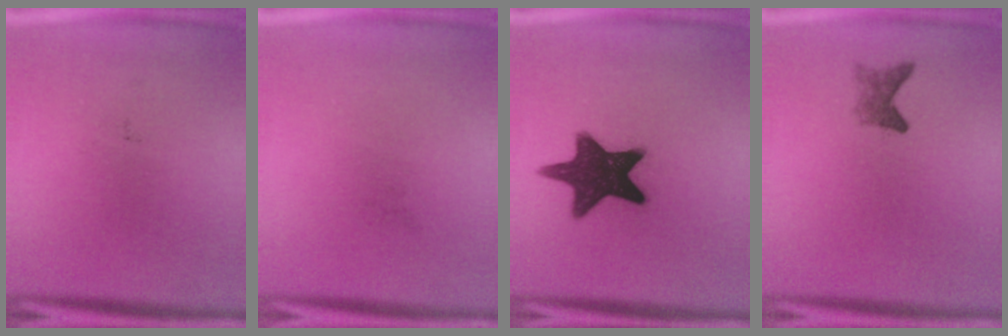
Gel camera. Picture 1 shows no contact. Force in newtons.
{"total": 0.0}
{"total": 15.5}
{"total": 2.1}